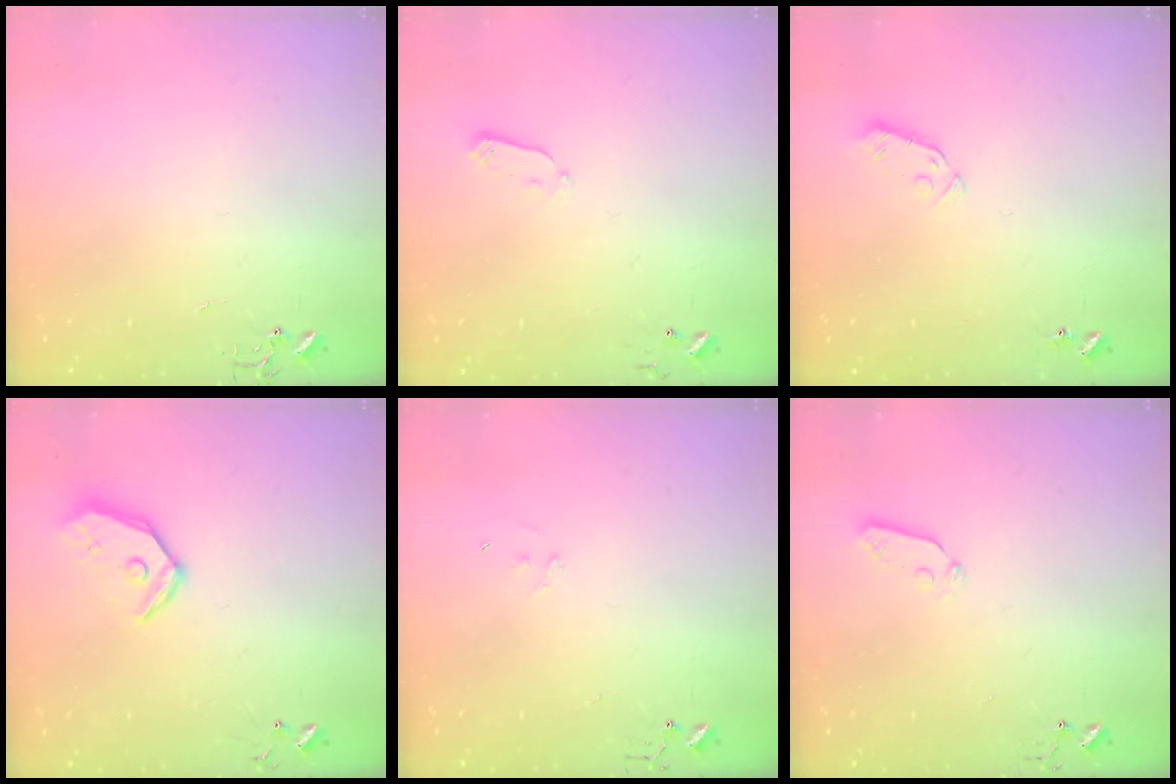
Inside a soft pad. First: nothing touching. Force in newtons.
{"total": 2.9, "press": 2.9, "slide": 0.4}
{"total": 3.6, "press": 3.4, "slide": 0.9}
{"total": 12.3, "press": 12.1, "slide": 1.9}
{"total": 6.8, "press": 6.8, "slide": 0.5}
{"total": 3.6, "press": 3.6, "slide": 0.6}